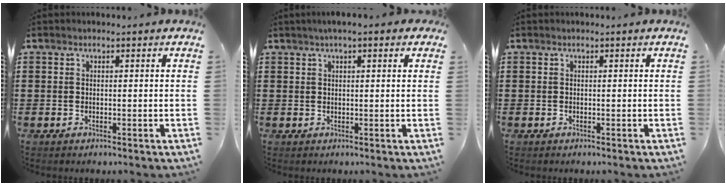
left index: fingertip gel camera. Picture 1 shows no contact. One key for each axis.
{"total": 2.0, "fx": 1.1, "fy": 0.3, "fz": 1.6, "tx": -0.032, "ty": 0.004, "tz": 0.019}
{"total": 0.0}